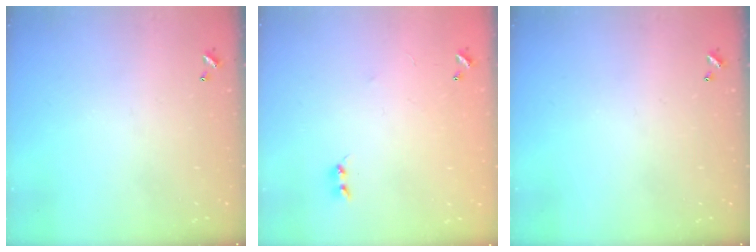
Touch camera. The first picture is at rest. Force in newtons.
{"total": 5.9, "press": 5.9, "slide": 0.6}
{"total": 0.0}